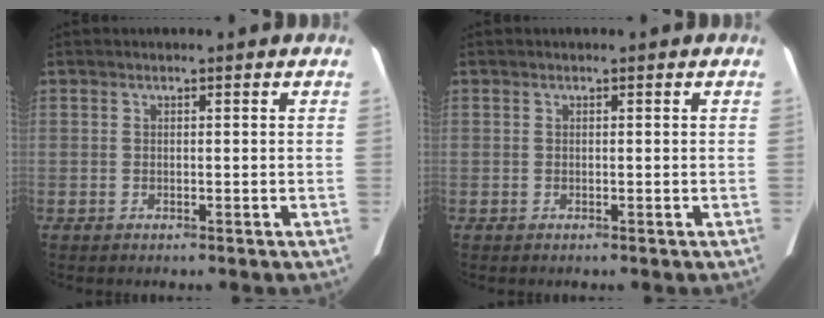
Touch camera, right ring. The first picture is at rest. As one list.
[{"total": 0.0}]